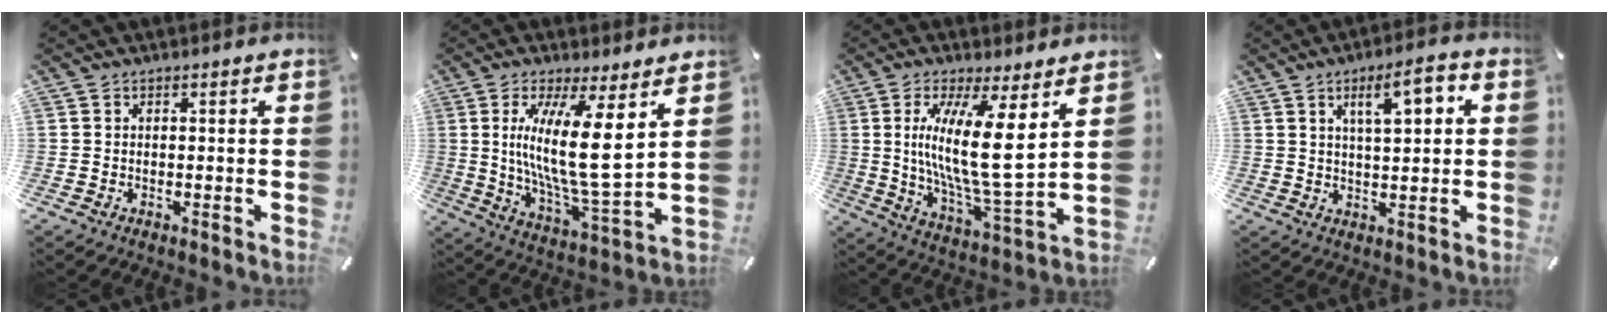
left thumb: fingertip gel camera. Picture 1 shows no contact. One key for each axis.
{"total": 16.5, "fx": 4.4, "fy": 3.3, "fz": 15.6, "tx": -0.302, "ty": -0.033, "tz": 0.059}
{"total": 16.9, "fx": 4.3, "fy": 3.5, "fz": 16.0, "tx": -0.309, "ty": -0.031, "tz": 0.058}
{"total": 8.7, "fx": 3.4, "fy": 2.8, "fz": 7.6, "tx": -0.119, "ty": -0.005, "tz": 0.050}